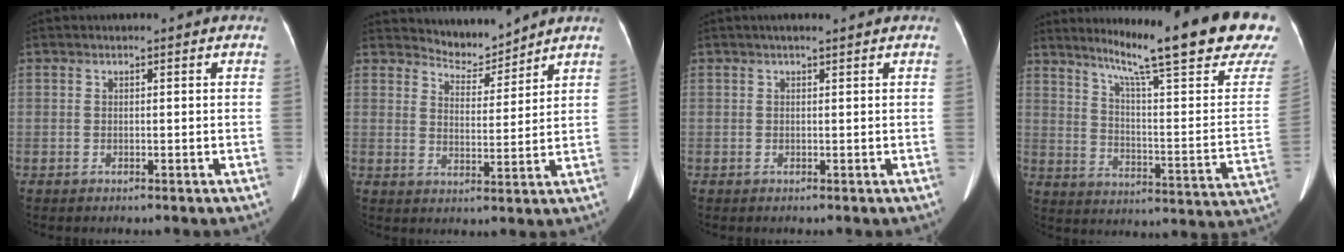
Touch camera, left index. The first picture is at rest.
{"total": 5.0, "force": [5.0, 0.4, -0.5], "torque": [0.002, -0.005, 0.086]}
{"total": 2.0, "force": [1.6, 0.0, 1.2], "torque": [-0.018, 0.016, 0.026]}
{"total": 25.7, "force": [19.8, 0.3, 16.3], "torque": [-0.239, -0.070, 0.261]}